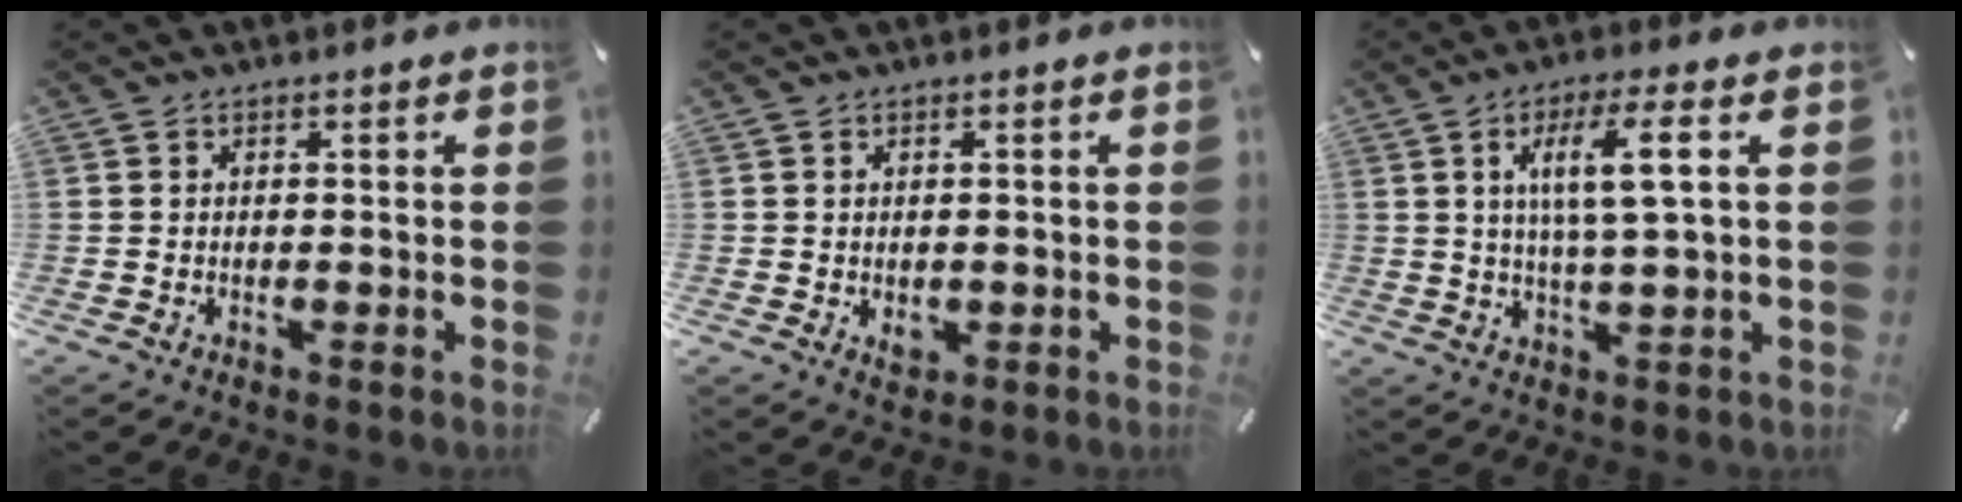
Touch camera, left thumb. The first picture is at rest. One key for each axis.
{"total": 2.3, "fx": -0.4, "fy": 1.8, "fz": 1.4, "tx": -0.015, "ty": 0.000, "tz": -0.007}
{"total": 9.2, "fx": 2.6, "fy": 1.0, "fz": 8.8, "tx": -0.182, "ty": 0.003, "tz": 0.037}